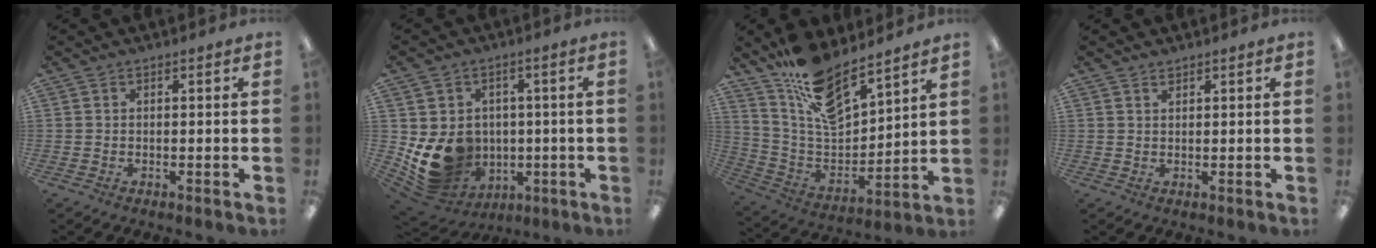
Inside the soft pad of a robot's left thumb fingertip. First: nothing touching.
{"total": 12.4, "force": [-1.2, 11.2, 5.3], "torque": [-0.112, -0.010, -0.006]}
{"total": 15.0, "force": [12.3, 5.1, 6.9], "torque": [-0.136, -0.084, 0.222]}
{"total": 0.9, "force": [0.9, 0.2, 0.2], "torque": [-0.004, -0.001, 0.017]}